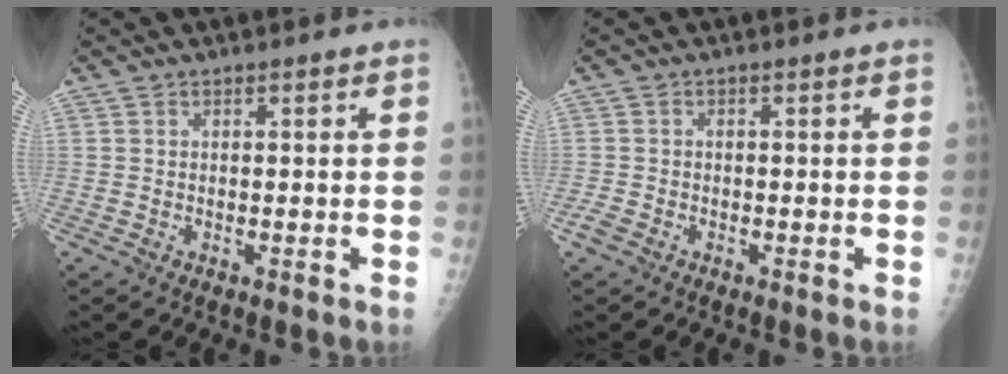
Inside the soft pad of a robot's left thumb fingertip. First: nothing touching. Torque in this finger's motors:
{"motor_torque": [0.01, 0.24, -0.03, 0.00, 0.04]}